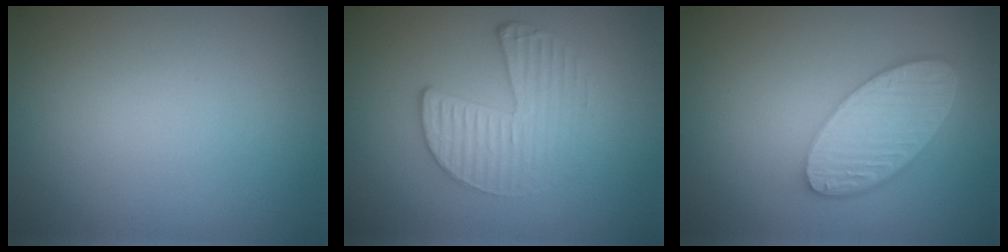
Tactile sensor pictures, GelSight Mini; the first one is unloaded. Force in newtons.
{"total": 3.3, "press": 2.9, "slide": 1.6}
{"total": 6.1, "press": 4.7, "slide": 3.9}